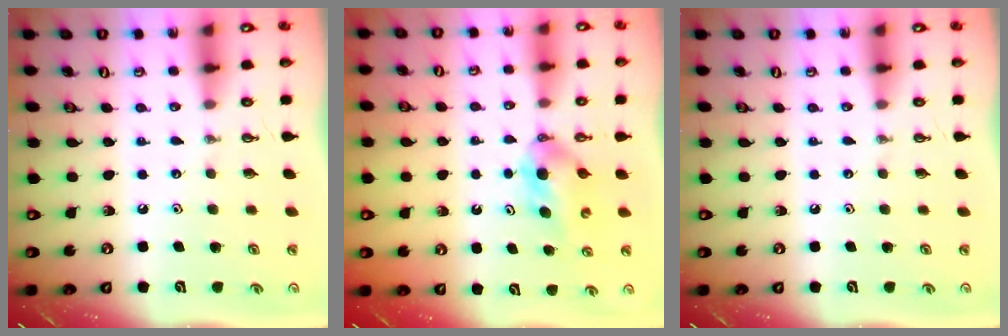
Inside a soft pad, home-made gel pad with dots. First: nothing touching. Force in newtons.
{"total": 5.2, "press": 5.1, "slide": 0.6}
{"total": 0.0}